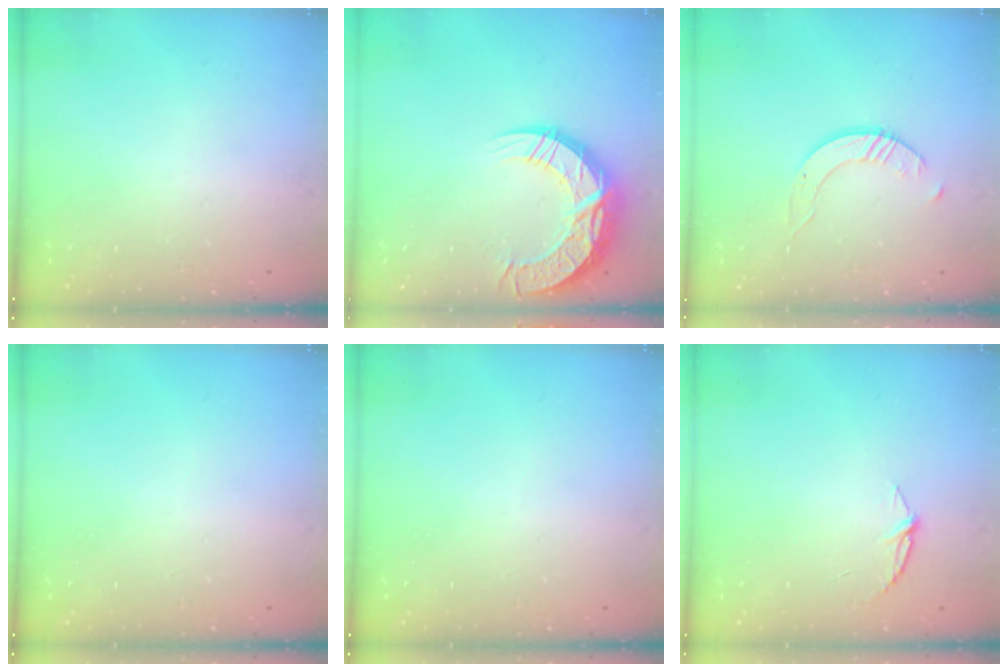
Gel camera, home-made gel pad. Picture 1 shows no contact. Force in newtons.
{"total": 15.3, "press": 15.3, "slide": 1.0}
{"total": 2.4, "press": 2.4, "slide": 0.3}
{"total": 0.0}
{"total": 0.0}
{"total": 4.8, "press": 4.8, "slide": 0.5}